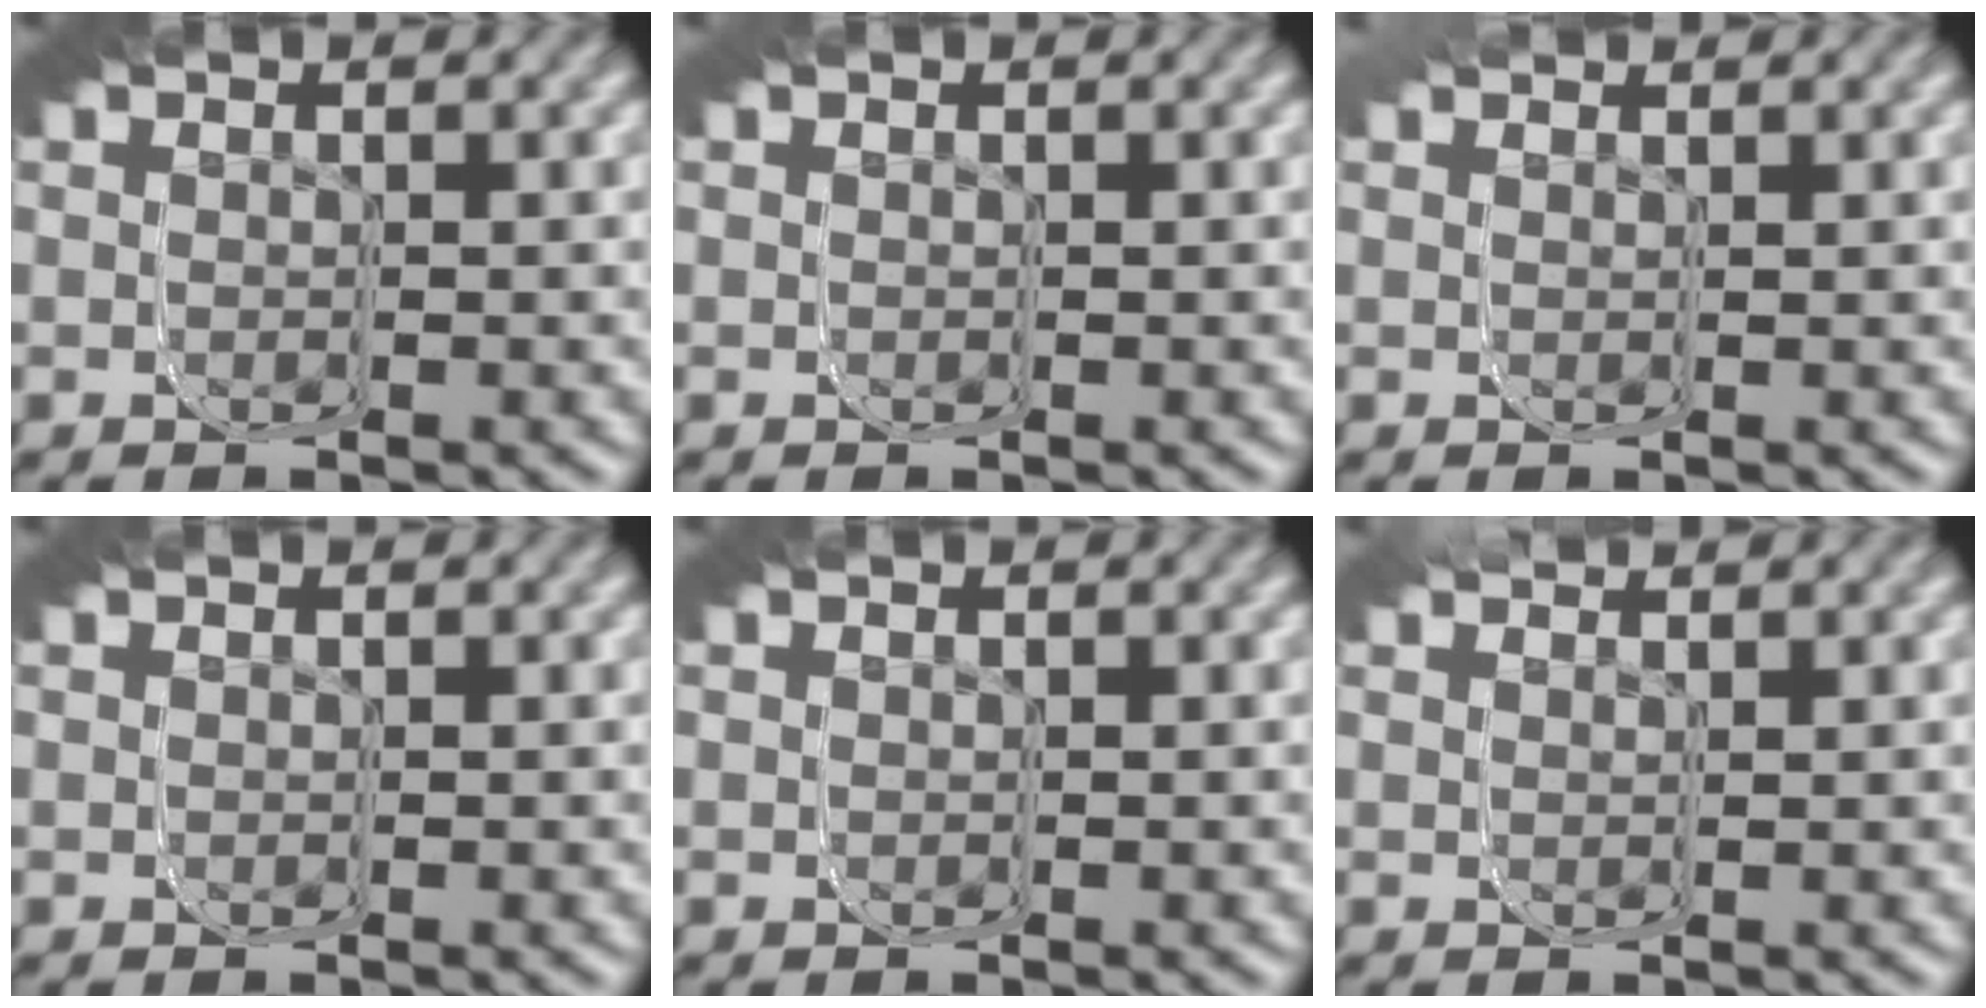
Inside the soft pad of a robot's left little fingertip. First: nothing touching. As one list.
[{"total": 0.0}, {"total": 0.6, "force": [0.4, 0.3, 0.1], "torque": [-0.011, -0.003, 0.010]}, {"total": 0.0}, {"total": 0.0}, {"total": 0.6, "force": [0.5, 0.2, 0.0], "torque": [-0.016, 0.000, 0.013]}]